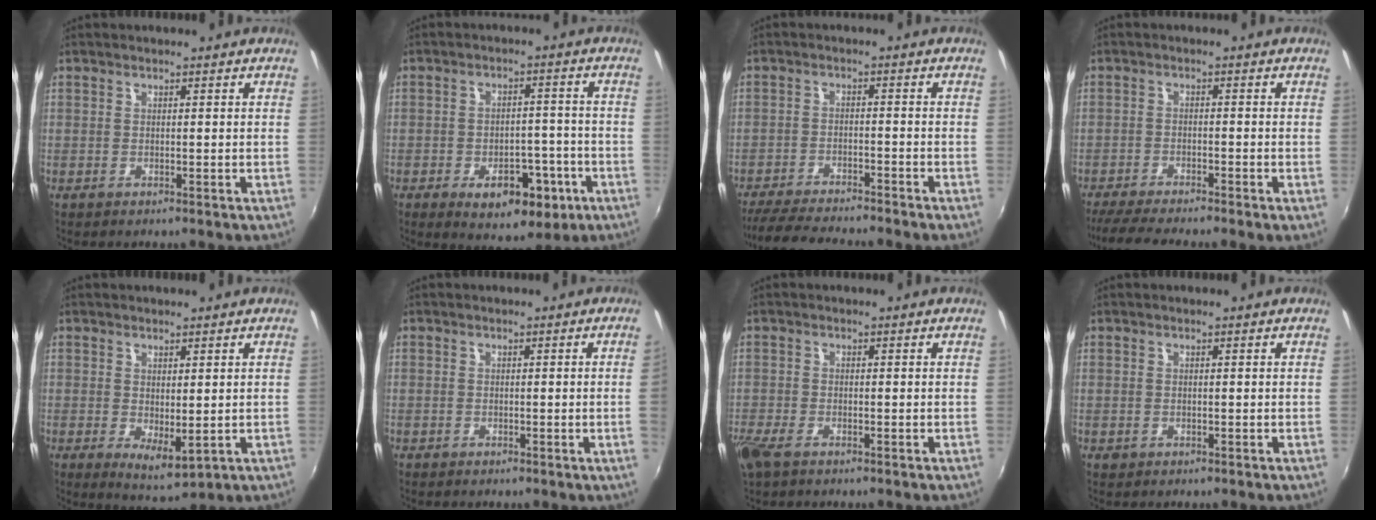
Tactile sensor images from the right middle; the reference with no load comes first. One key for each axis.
{"total": 10.9, "fx": -5.3, "fy": 6.2, "fz": 7.2, "tx": -0.113, "ty": 0.002, "tz": -0.060}
{"total": 11.0, "fx": -10.0, "fy": 0.4, "fz": 4.5, "tx": -0.107, "ty": -0.019, "tz": -0.163}
{"total": 7.5, "fx": -6.6, "fy": -0.3, "fz": 3.5, "tx": -0.085, "ty": -0.023, "tz": -0.113}
{"total": 4.4, "fx": 0.1, "fy": 2.2, "fz": 3.9, "tx": -0.058, "ty": -0.013, "tz": 0.009}
{"total": 1.5, "fx": -0.1, "fy": -0.9, "fz": 1.2, "tx": -0.012, "ty": -0.008, "tz": 0.000}
{"total": 4.5, "fx": -3.0, "fy": 1.7, "fz": 2.9, "tx": -0.074, "ty": -0.015, "tz": -0.060}
{"total": 0.5, "fx": -0.2, "fy": 0.5, "fz": 0.2, "tx": -0.002, "ty": -0.003, "tz": -0.003}